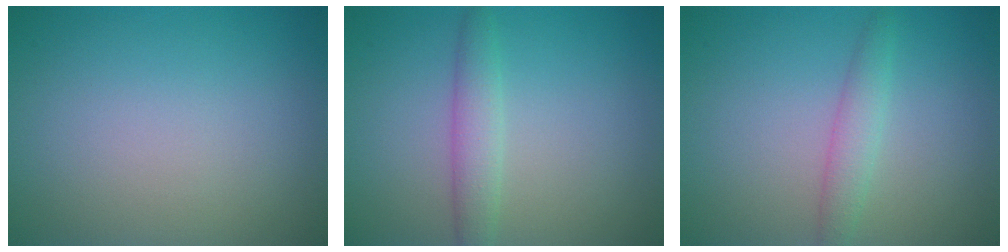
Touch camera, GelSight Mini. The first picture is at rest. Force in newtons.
{"total": 2.4, "press": 2.4, "slide": 0.1}
{"total": 2.0, "press": 2.0, "slide": 0.0}